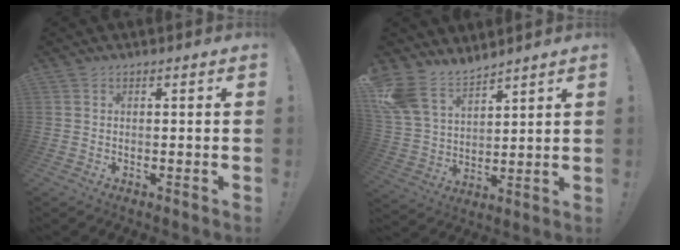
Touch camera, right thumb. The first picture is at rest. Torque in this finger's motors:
{"motor_torque": [0.40, 1.91, 0.39, 0.29, 0.20]}